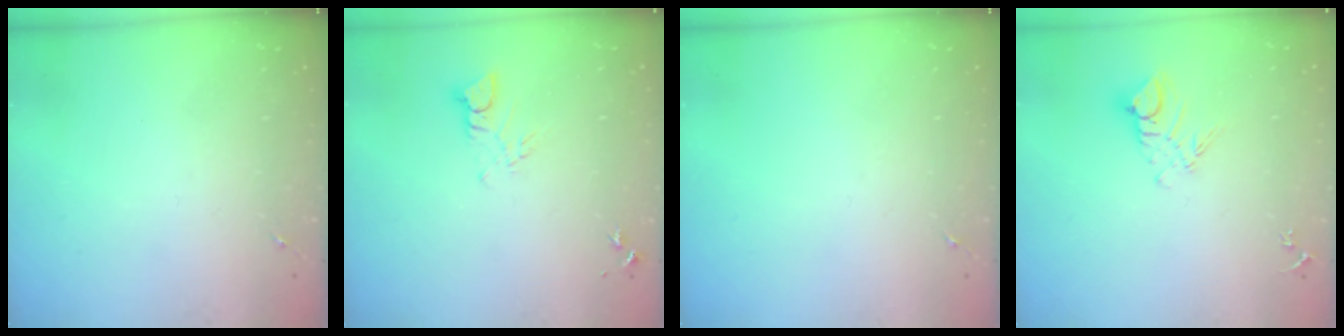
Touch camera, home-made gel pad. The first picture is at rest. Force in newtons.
{"total": 3.4, "press": 3.4, "slide": 0.2}
{"total": 0.0}
{"total": 7.9, "press": 7.8, "slide": 0.8}